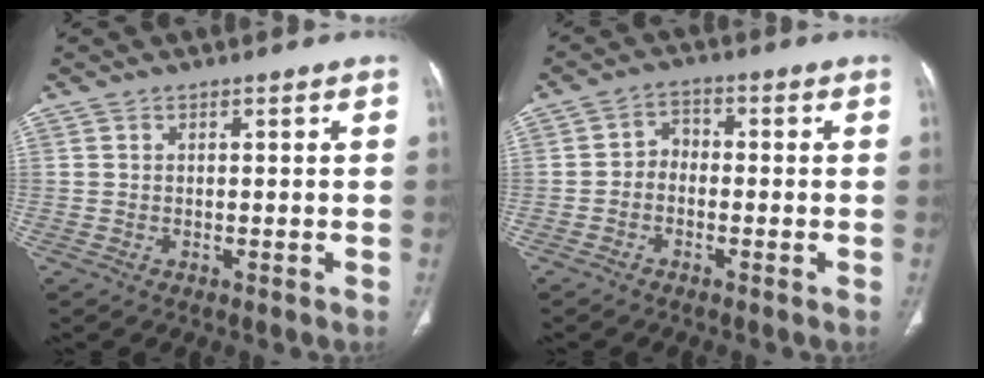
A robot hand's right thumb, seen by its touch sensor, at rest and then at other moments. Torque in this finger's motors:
{"motor_torque": [-0.04, -0.02, -0.11, -0.09, 0.07]}